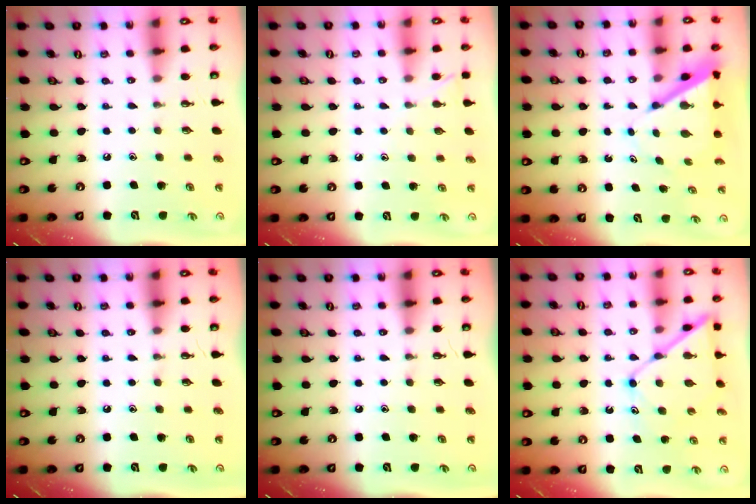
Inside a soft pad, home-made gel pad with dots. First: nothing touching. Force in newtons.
{"total": 3.4, "press": 3.4, "slide": 0.4}
{"total": 6.6, "press": 6.6, "slide": 0.4}
{"total": 0.0}
{"total": 0.0}
{"total": 12.3, "press": 12.3, "slide": 1.1}